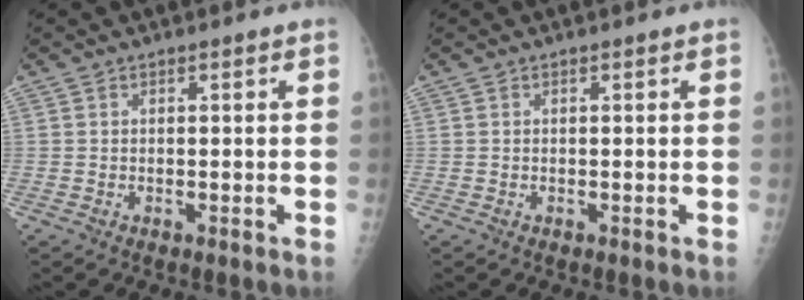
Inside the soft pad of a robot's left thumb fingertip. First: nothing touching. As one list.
[{"total": 0.0}]